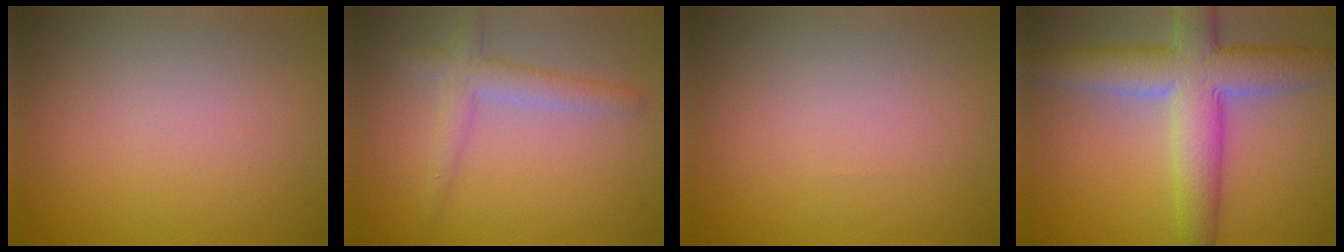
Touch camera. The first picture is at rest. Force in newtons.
{"total": 2.6, "press": 2.6, "slide": 0.1}
{"total": 0.0}
{"total": 8.5, "press": 8.5, "slide": 0.4}